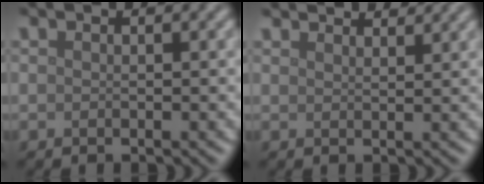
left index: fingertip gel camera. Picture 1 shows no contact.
{"total": 4.2, "force": [4.0, 0.7, 1.2], "torque": [-0.014, 0.006, 0.041]}